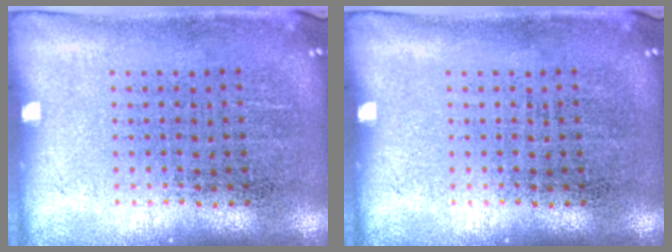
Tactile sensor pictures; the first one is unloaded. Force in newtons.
{"total": 0.0}